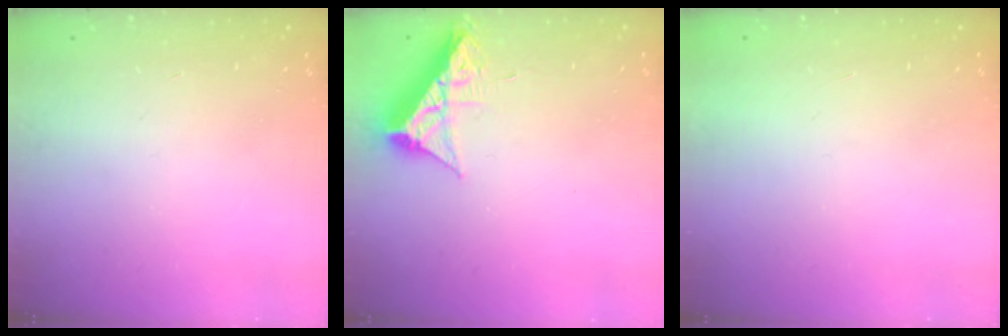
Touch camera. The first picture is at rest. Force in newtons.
{"total": 8.9, "press": 8.9, "slide": 0.4}
{"total": 1.5, "press": 1.5, "slide": 0.1}